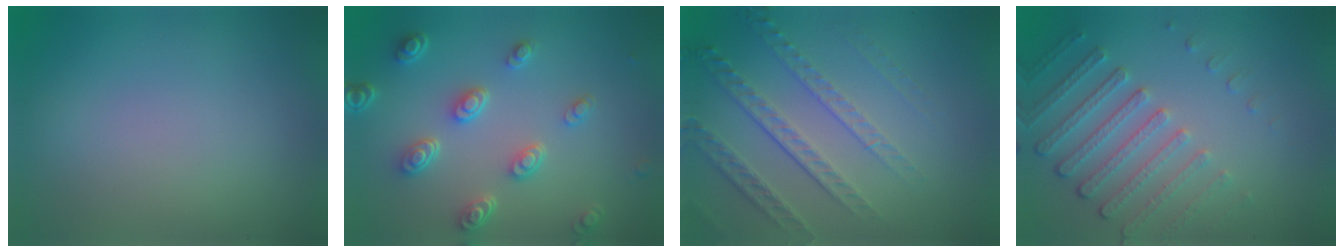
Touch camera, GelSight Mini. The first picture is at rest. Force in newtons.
{"total": 4.6, "press": 3.4, "slide": 3.0}
{"total": 5.0, "press": 3.5, "slide": 3.7}
{"total": 4.5, "press": 3.4, "slide": 2.9}